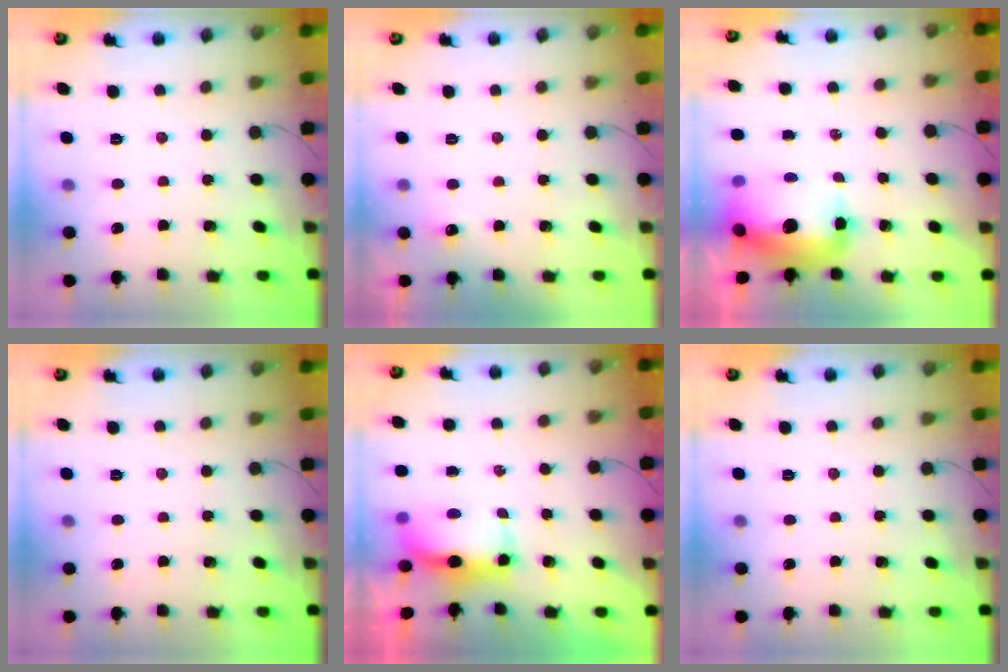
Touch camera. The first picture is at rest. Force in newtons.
{"total": 3.7, "press": 3.6, "slide": 1.0}
{"total": 15.5, "press": 15.1, "slide": 3.5}
{"total": 0.0}
{"total": 7.4, "press": 7.3, "slide": 1.4}
{"total": 0.0}